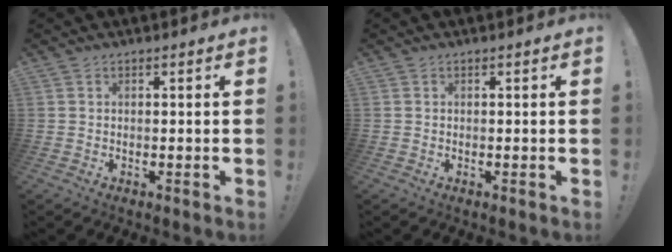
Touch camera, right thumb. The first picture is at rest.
{"total": 0.0}